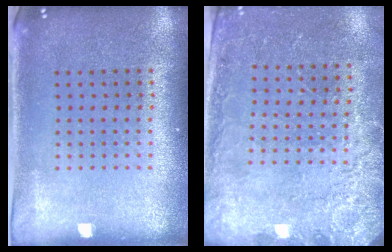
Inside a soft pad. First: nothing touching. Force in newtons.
{"total": 2.5, "press": 2.4, "slide": 0.9}